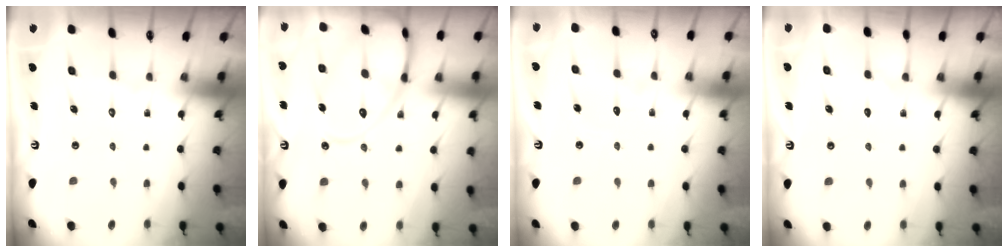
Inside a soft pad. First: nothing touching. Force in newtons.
{"total": 16.0, "press": 16.0, "slide": 1.7}
{"total": 2.9, "press": 2.9, "slide": 0.3}
{"total": 4.0, "press": 4.0, "slide": 0.5}